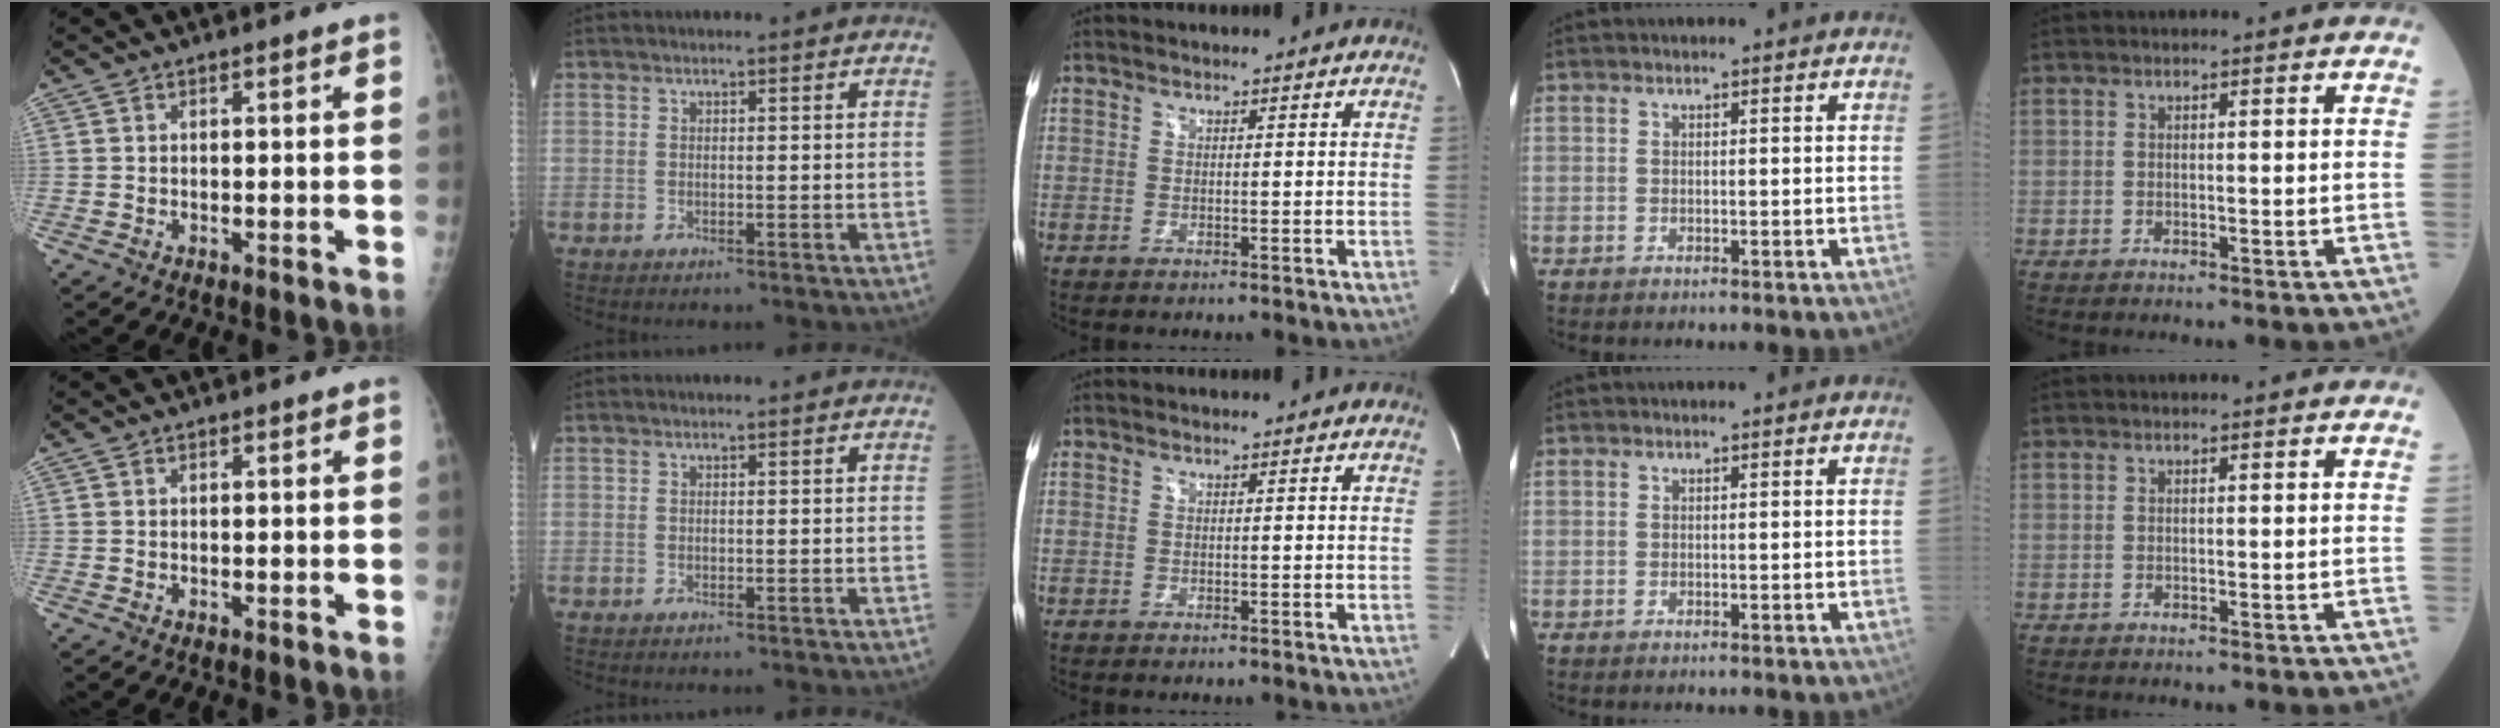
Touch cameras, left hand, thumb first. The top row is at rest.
{}